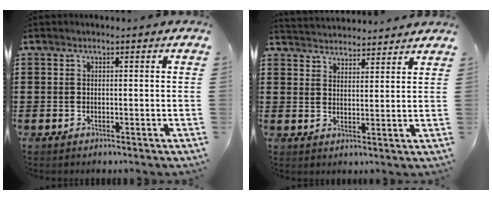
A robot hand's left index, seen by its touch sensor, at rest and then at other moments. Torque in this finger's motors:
{"motor_torque": [1.07, -1.07, 0.54, 0.10]}